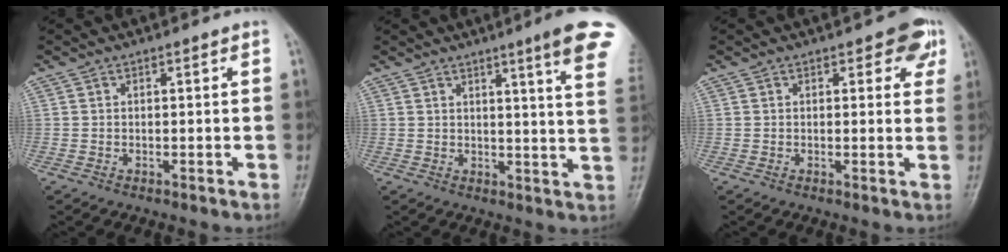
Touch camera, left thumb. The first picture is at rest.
{"total": 12.5, "force": [7.7, 0.5, 9.9], "torque": [-0.112, -0.032, 0.080]}
{"total": 4.8, "force": [2.4, 2.5, 3.3], "torque": [-0.005, -0.005, 0.022]}